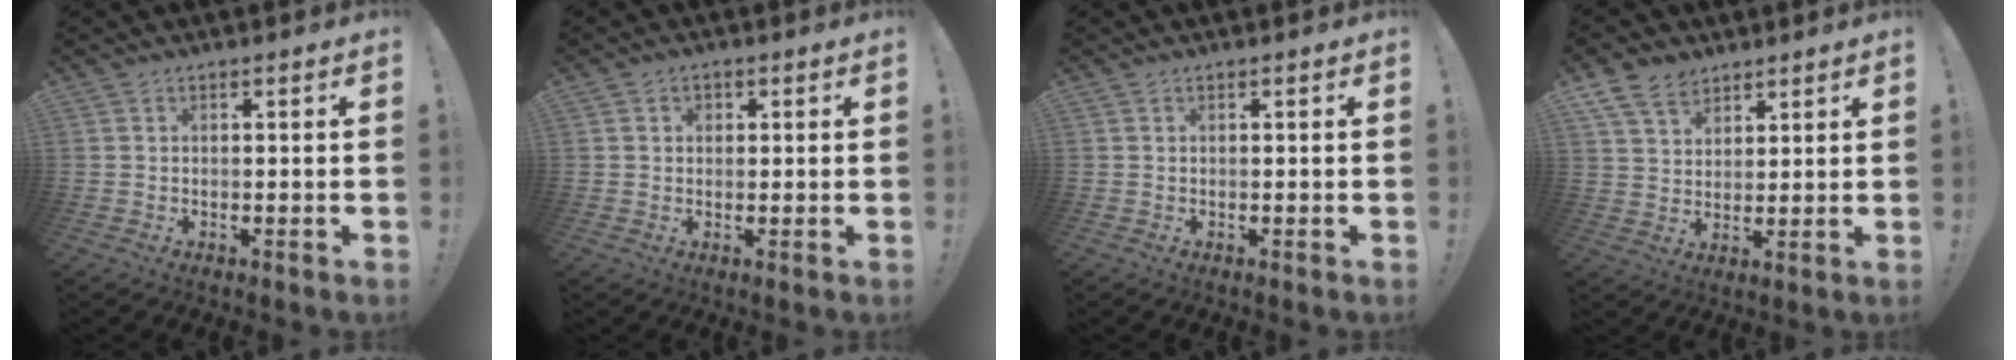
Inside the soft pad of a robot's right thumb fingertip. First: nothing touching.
{"total": 1.9, "force": [0.4, 1.7, 0.7], "torque": [-0.008, 0.000, 0.008]}
{"total": 0.0}
{"total": 8.9, "force": [6.2, 5.6, 2.9], "torque": [-0.061, -0.031, 0.125]}